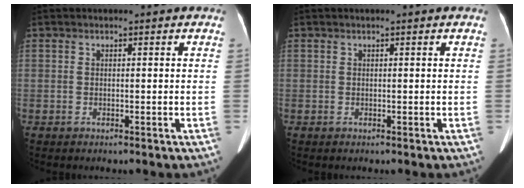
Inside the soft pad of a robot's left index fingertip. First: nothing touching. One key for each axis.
{"total": 0.0}